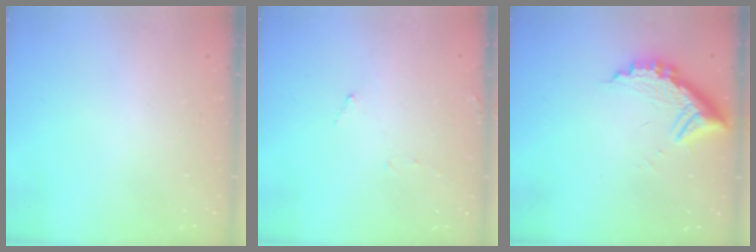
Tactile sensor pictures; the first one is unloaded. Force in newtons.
{"total": 7.6, "press": 7.6, "slide": 0.4}
{"total": 11.9, "press": 11.9, "slide": 0.7}